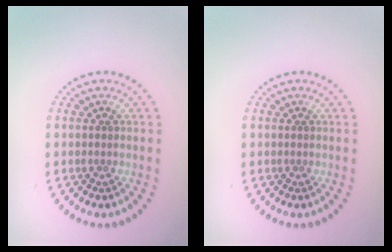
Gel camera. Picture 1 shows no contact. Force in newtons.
{"total": 0.0}